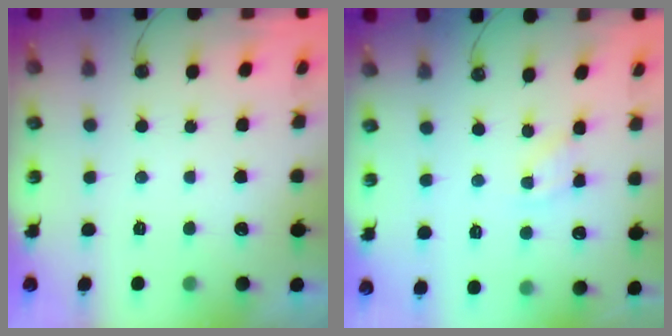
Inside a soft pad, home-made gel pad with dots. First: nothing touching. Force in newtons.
{"total": 3.1, "press": 3.0, "slide": 0.5}